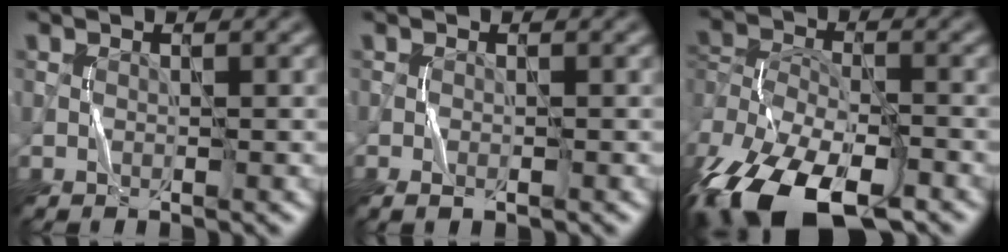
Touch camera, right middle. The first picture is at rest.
{"total": 1.1, "force": [-0.6, 0.4, 0.8], "torque": [-0.017, -0.002, -0.011]}
{"total": 14.4, "force": [-10.4, 6.5, 7.6], "torque": [-0.151, -0.022, -0.163]}